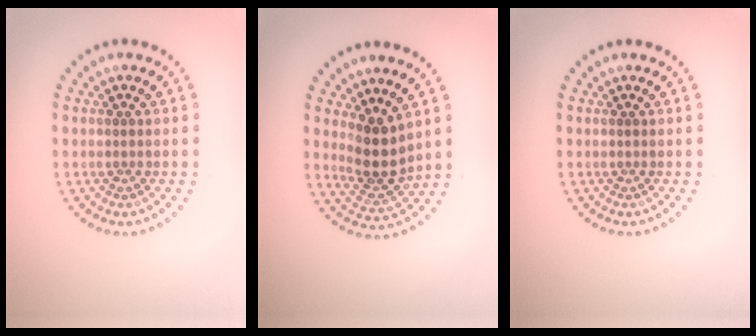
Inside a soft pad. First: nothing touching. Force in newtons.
{"total": 3.7, "press": 2.9, "slide": 2.3}
{"total": 0.0}